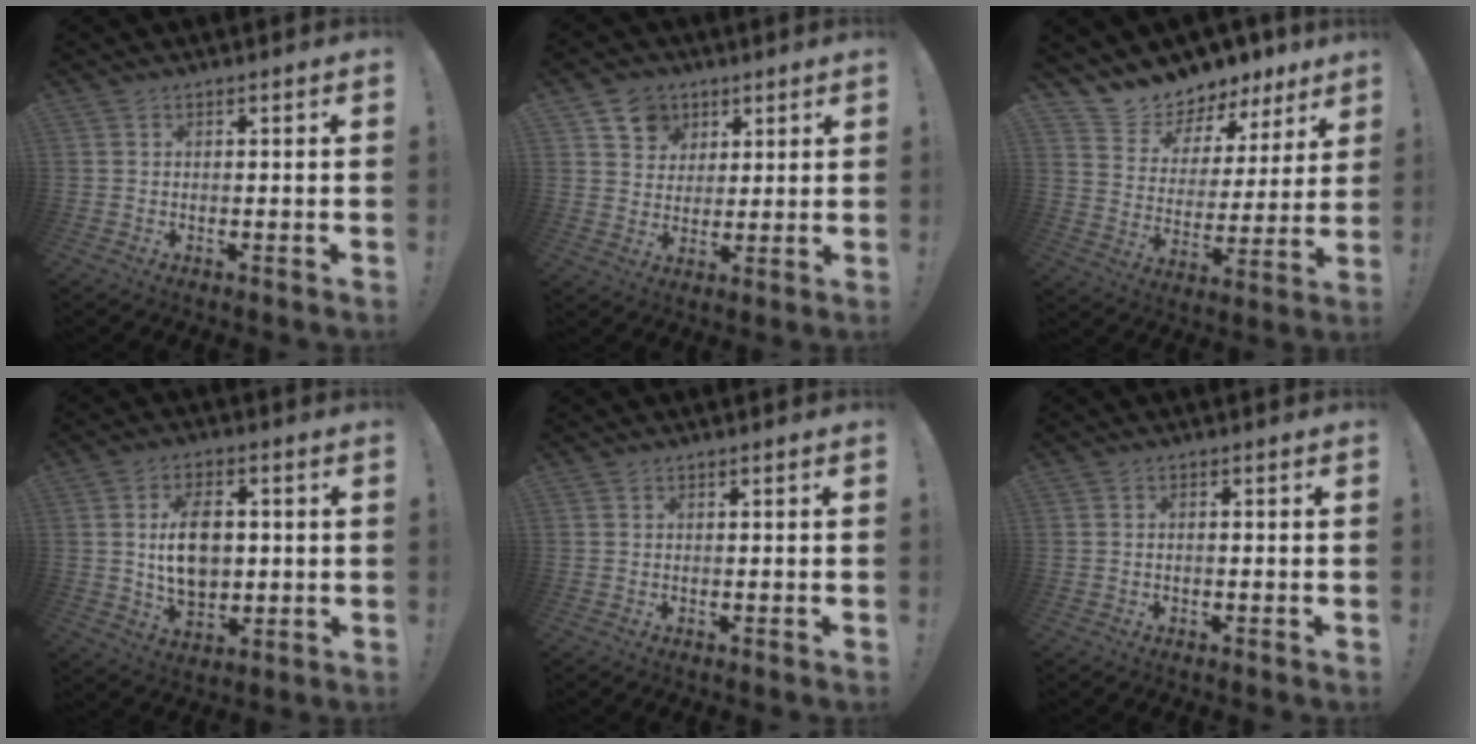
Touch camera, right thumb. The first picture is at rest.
{"total": 8.9, "force": [4.6, 7.4, 2.1], "torque": [-0.026, -0.028, 0.090]}
{"total": 9.4, "force": [8.5, 3.9, 0.6], "torque": [-0.025, -0.086, 0.152]}
{"total": 12.6, "force": [1.0, 8.5, 9.2], "torque": [-0.151, 0.002, 0.019]}
{"total": 0.0}
{"total": 0.9, "force": [-0.7, 0.2, 0.6], "torque": [-0.018, 0.004, -0.011]}